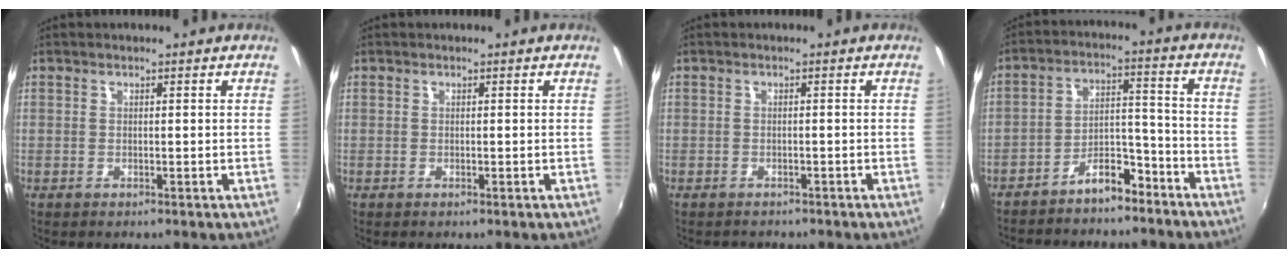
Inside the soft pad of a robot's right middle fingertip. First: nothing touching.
{"total": 0.0}
{"total": 2.2, "force": [-1.8, 1.2, 0.2], "torque": [-0.008, -0.002, -0.027]}
{"total": 11.0, "force": [-9.3, 4.2, 4.1], "torque": [-0.081, 0.050, -0.132]}